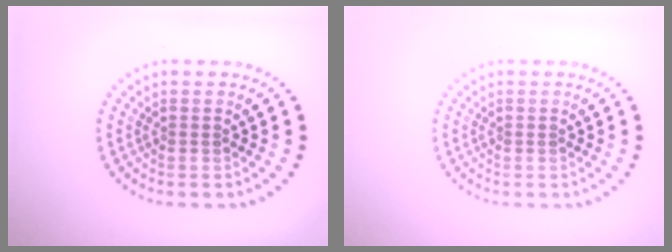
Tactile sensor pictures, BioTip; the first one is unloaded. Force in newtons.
{"total": 0.0}